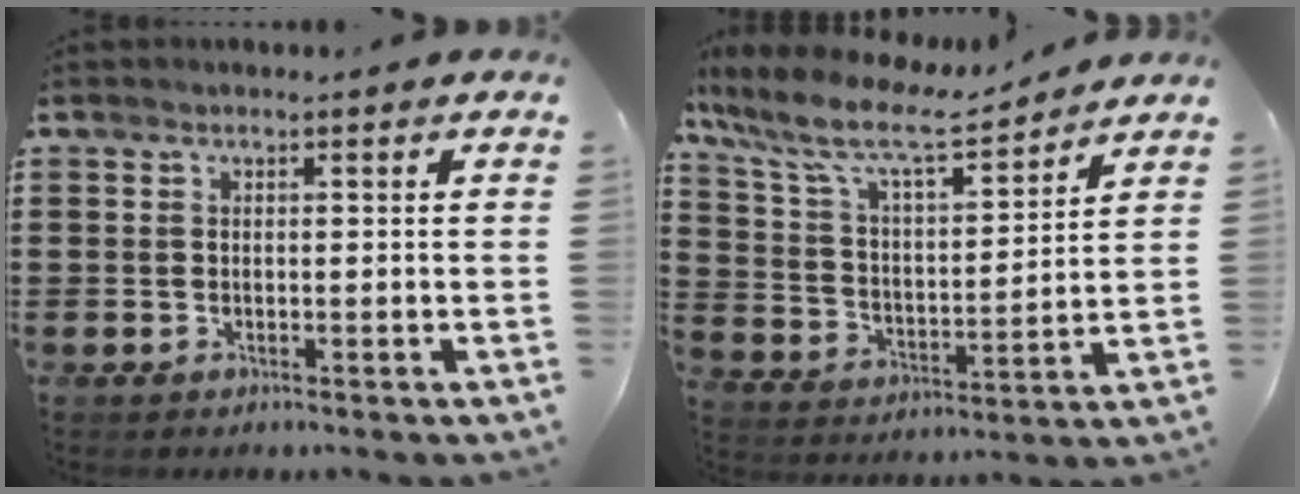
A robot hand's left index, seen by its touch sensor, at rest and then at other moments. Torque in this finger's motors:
{"motor_torque": [1.91, -0.23, 0.31, 0.21]}